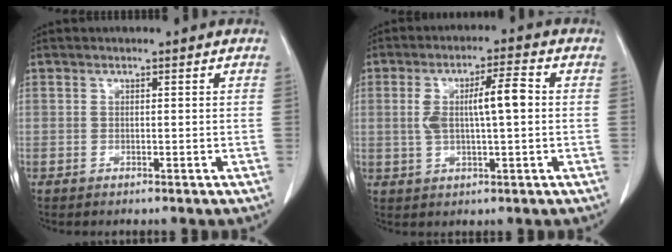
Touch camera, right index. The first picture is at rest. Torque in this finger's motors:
{"motor_torque": [0.40, 0.23, 0.19, 0.10]}